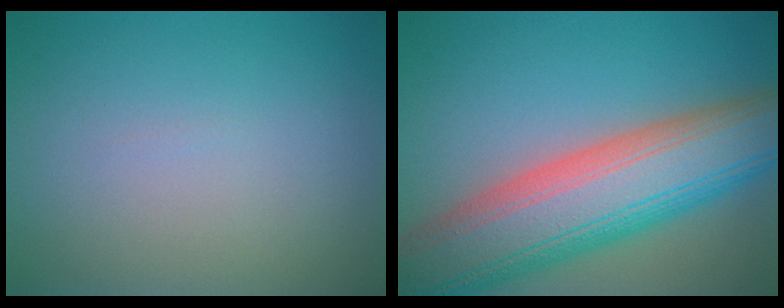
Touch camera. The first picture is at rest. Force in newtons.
{"total": 12.7, "press": 12.7, "slide": 0.9}